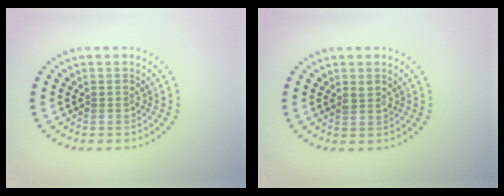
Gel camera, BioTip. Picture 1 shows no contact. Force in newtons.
{"total": 0.9, "press": 0.8, "slide": 0.5}